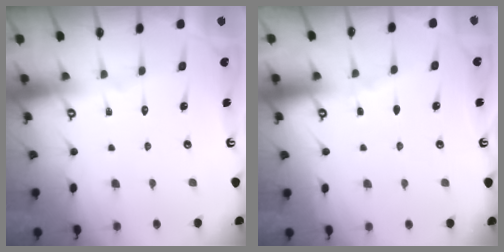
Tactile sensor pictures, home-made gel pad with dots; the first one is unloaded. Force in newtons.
{"total": 2.3, "press": 2.2, "slide": 0.4}